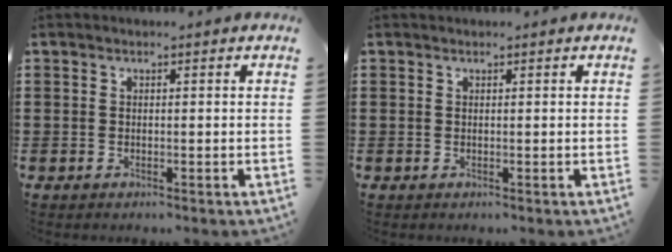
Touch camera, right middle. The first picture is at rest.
{"total": 0.0}